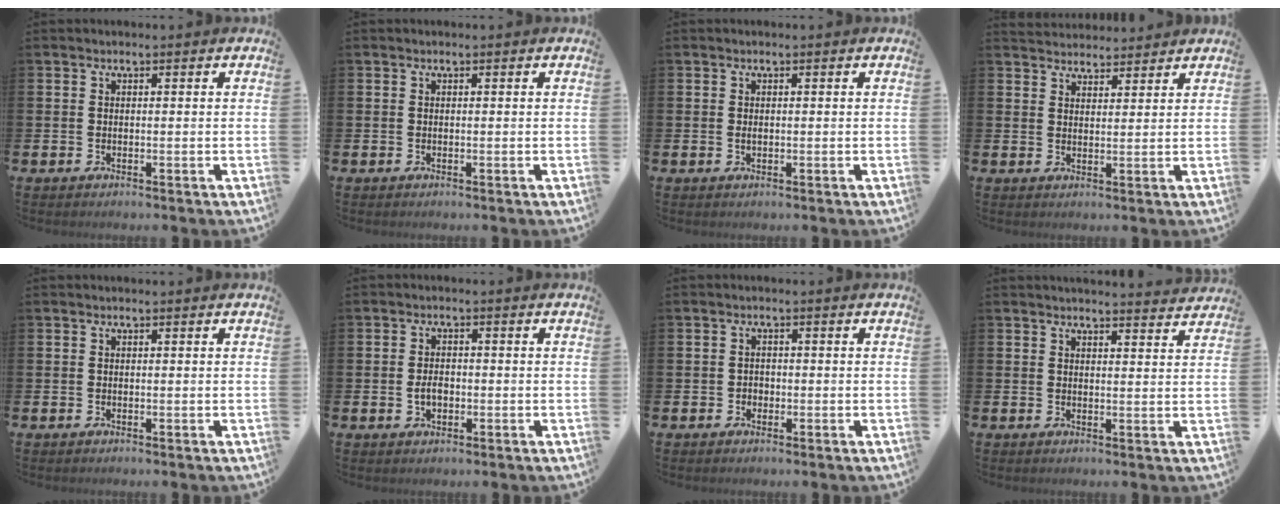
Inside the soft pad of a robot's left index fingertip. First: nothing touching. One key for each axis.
{"total": 0.0}
{"total": 0.6, "fx": 0.0, "fy": 0.3, "fz": 0.5, "tx": -0.011, "ty": 0.003, "tz": 0.000}
{"total": 3.5, "fx": 3.4, "fy": 0.8, "fz": -0.2, "tx": -0.002, "ty": -0.015, "tz": 0.064}
{"total": 0.0}
{"total": 2.3, "fx": -0.4, "fy": 1.5, "fz": 1.7, "tx": -0.018, "ty": -0.001, "tz": -0.011}
{"total": 1.2, "fx": -0.4, "fy": 1.1, "fz": 0.3, "tx": 0.007, "ty": -0.001, "tz": -0.013}
{"total": 2.8, "fx": 2.8, "fy": -0.1, "fz": 0.0, "tx": 0.008, "ty": -0.024, "tz": 0.048}